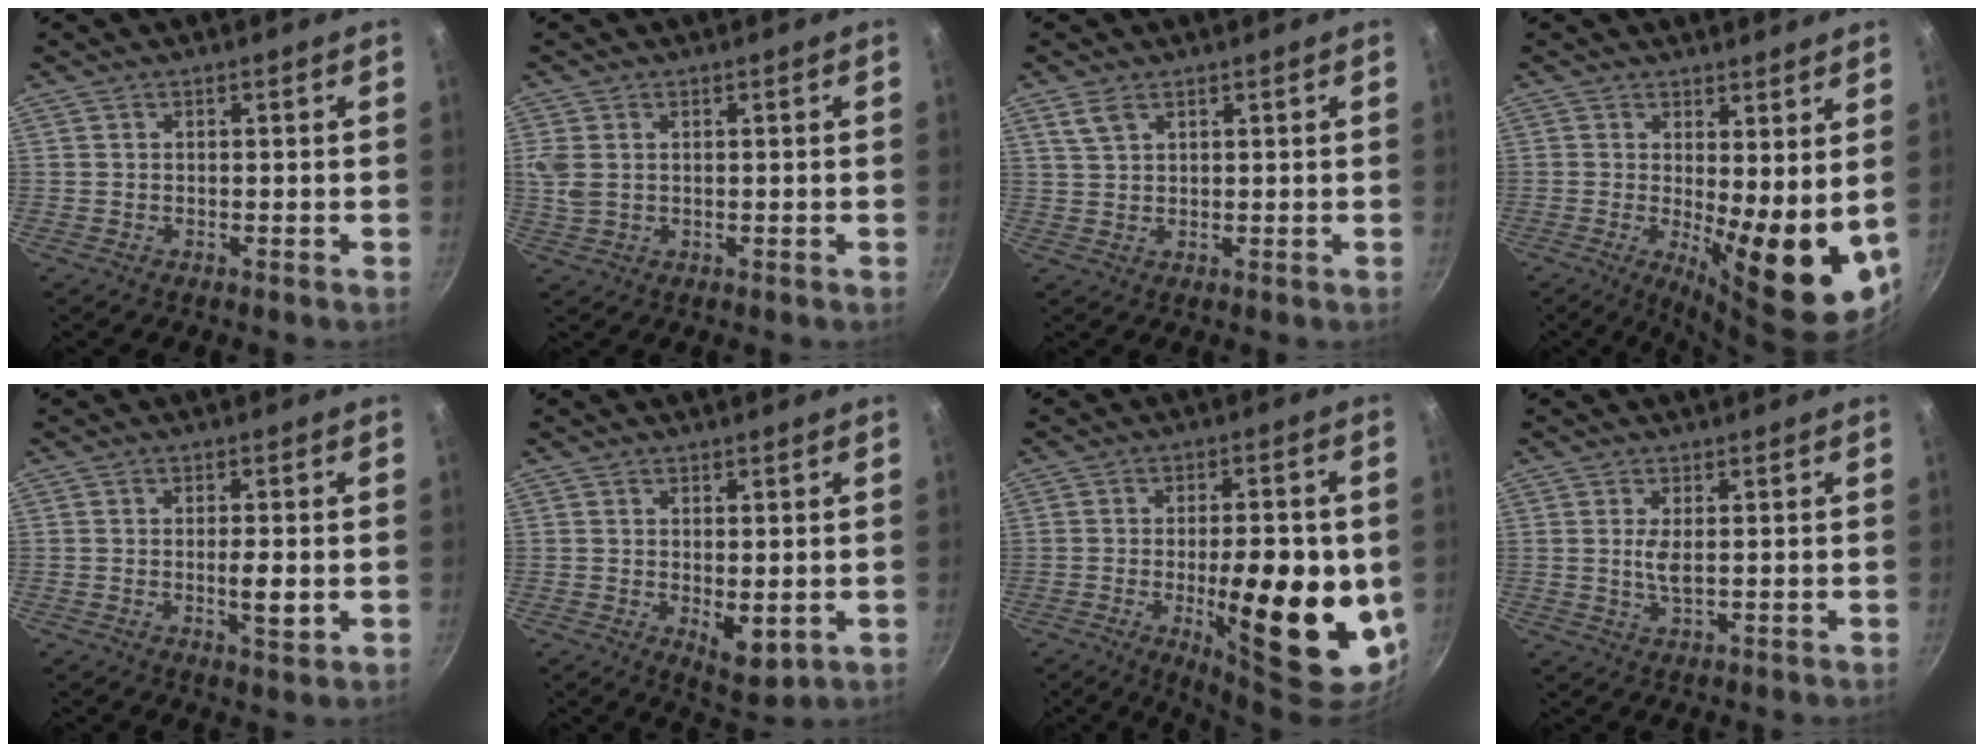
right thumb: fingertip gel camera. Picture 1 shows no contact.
{"total": 4.1, "force": [0.9, 2.8, 2.8], "torque": [-0.059, 0.001, 0.022]}
{"total": 3.2, "force": [1.9, 1.7, 1.9], "torque": [-0.034, -0.004, 0.040]}
{"total": 13.3, "force": [0.7, 4.3, 12.6], "torque": [-0.151, -0.031, 0.019]}
{"total": 4.0, "force": [-0.5, 1.1, 3.8], "torque": [-0.070, -0.002, -0.008]}
{"total": 5.8, "force": [-0.4, 2.8, 5.1], "torque": [-0.063, -0.017, 0.004]}
{"total": 20.7, "force": [-3.3, 7.4, 19.1], "torque": [-0.248, -0.006, -0.037]}
{"total": 2.9, "force": [0.4, 1.0, 2.7], "torque": [-0.056, -0.004, 0.010]}